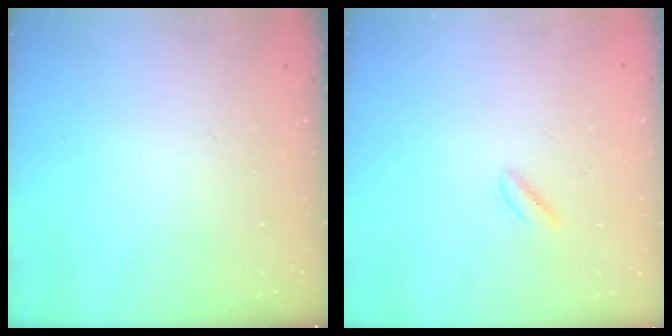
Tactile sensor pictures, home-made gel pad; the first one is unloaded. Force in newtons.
{"total": 1.4, "press": 1.0, "slide": 0.9}